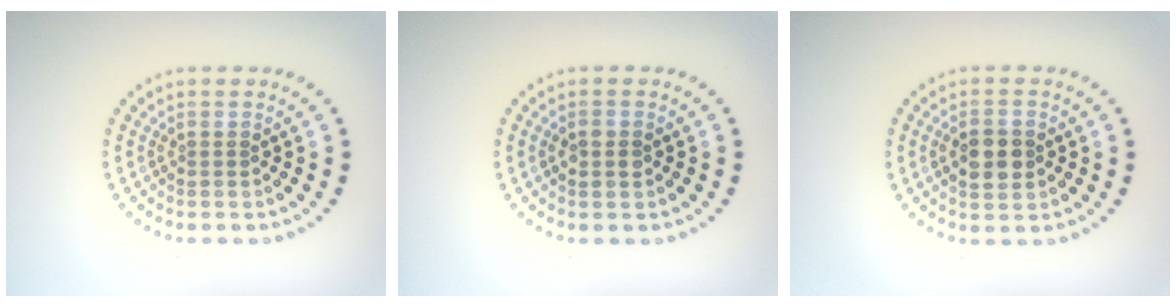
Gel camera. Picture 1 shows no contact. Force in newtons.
{"total": 1.7, "press": 1.7, "slide": 0.1}
{"total": 3.4, "press": 3.4, "slide": 0.1}